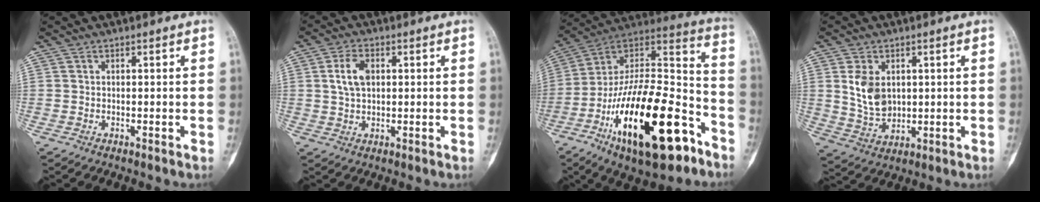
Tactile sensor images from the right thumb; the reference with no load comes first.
{"total": 5.7, "force": [1.3, 3.6, 4.3], "torque": [-0.079, 0.004, 0.022]}
{"total": 31.9, "force": [-14.7, 12.7, 25.3], "torque": [-0.424, 0.068, -0.235]}
{"total": 7.9, "force": [1.9, 5.5, 5.3], "torque": [-0.082, -0.012, 0.050]}